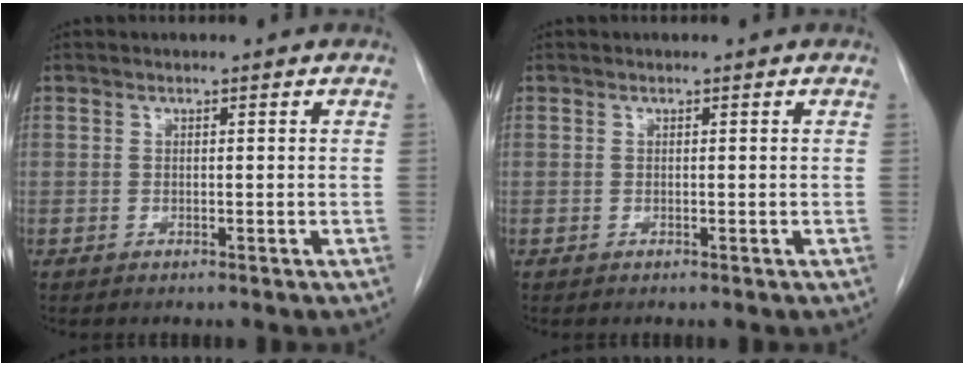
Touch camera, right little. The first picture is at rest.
{"total": 0.0}